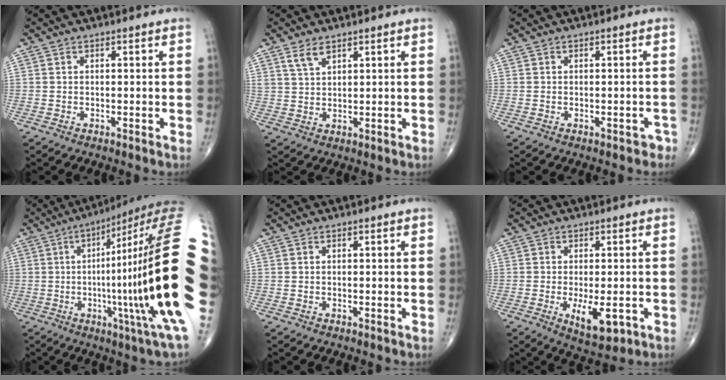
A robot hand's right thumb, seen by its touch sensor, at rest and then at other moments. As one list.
[{"total": 3.3, "force": [2.3, 1.4, 1.9], "torque": [-0.035, -0.010, 0.052]}, {"total": 1.3, "force": [-0.9, 0.8, 0.5], "torque": [0.002, 0.012, -0.009]}, {"total": 32.1, "force": [-0.1, 4.5, 31.8], "torque": [-0.363, 0.004, -0.006]}, {"total": 0.0}, {"total": 7.1, "force": [-2.0, 2.9, 6.1], "torque": [-0.090, -0.013, -0.022]}]